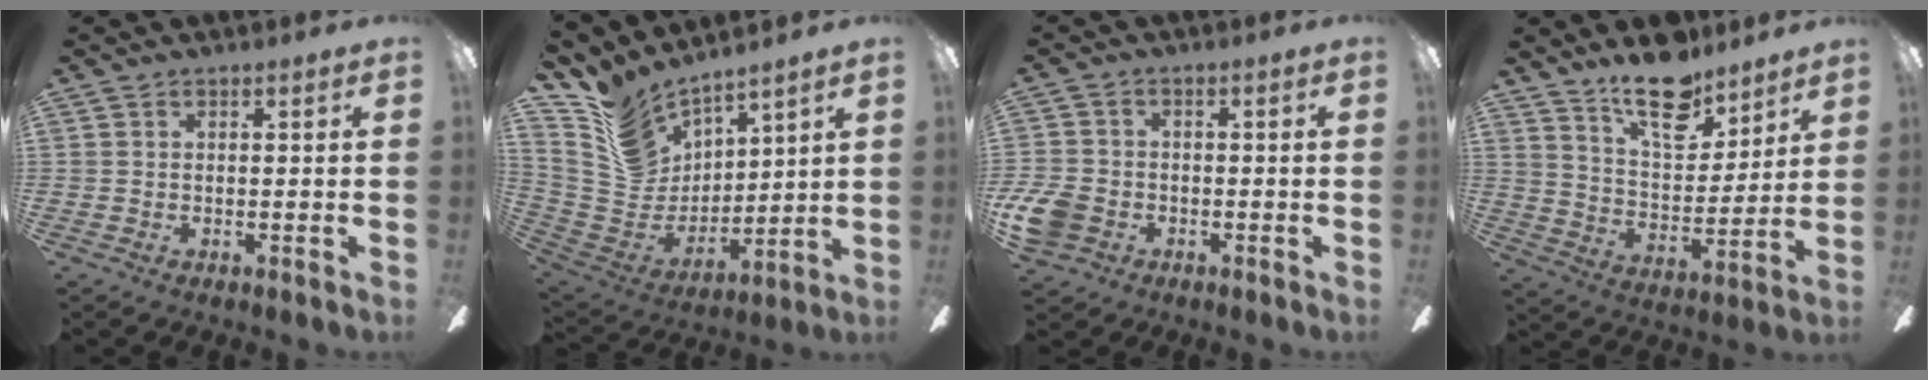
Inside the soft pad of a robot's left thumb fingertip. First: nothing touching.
{"total": 12.5, "force": [10.0, 6.8, 3.3], "torque": [-0.103, -0.075, 0.198]}
{"total": 6.8, "force": [-2.5, 5.3, 3.4], "torque": [-0.087, 0.015, -0.046]}
{"total": 16.0, "force": [12.2, 7.0, 7.6], "torque": [-0.120, -0.074, 0.217]}